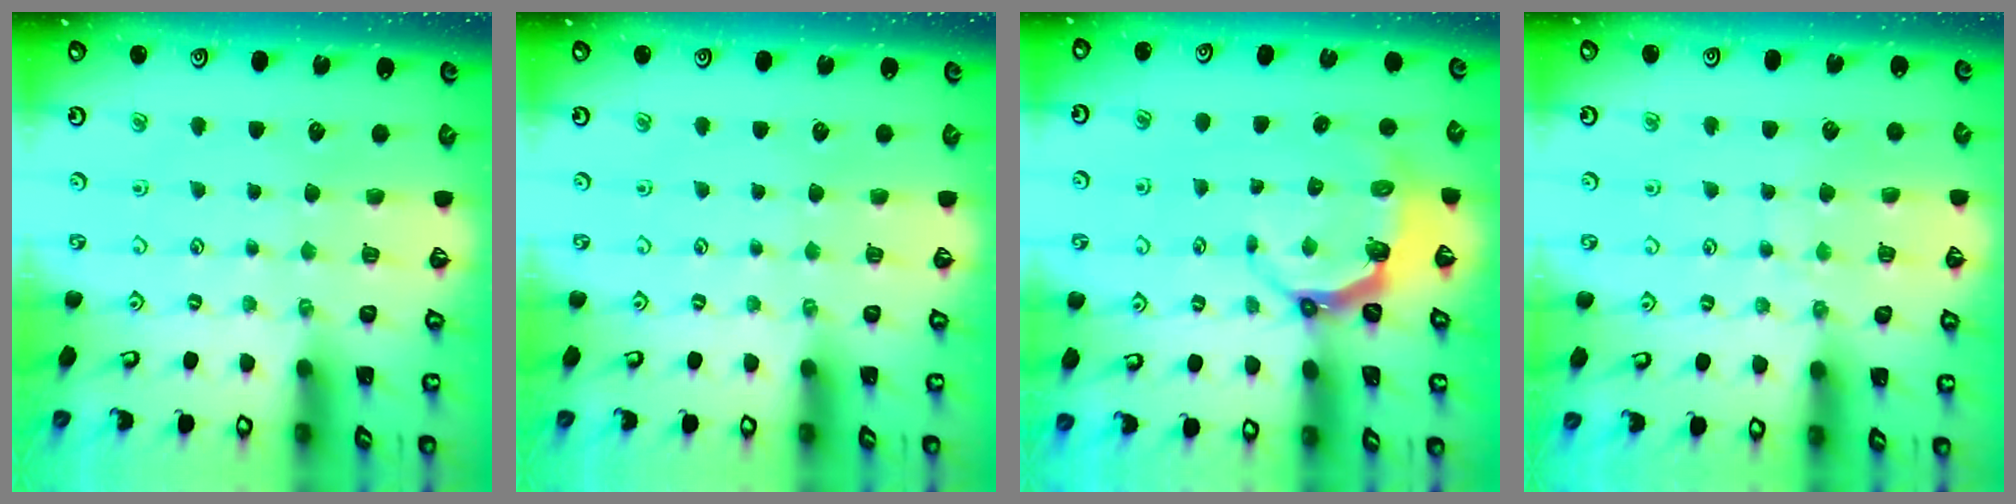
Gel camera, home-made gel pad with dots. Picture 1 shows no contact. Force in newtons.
{"total": 0.0}
{"total": 4.7, "press": 3.4, "slide": 3.2}
{"total": 7.3, "press": 7.2, "slide": 0.8}